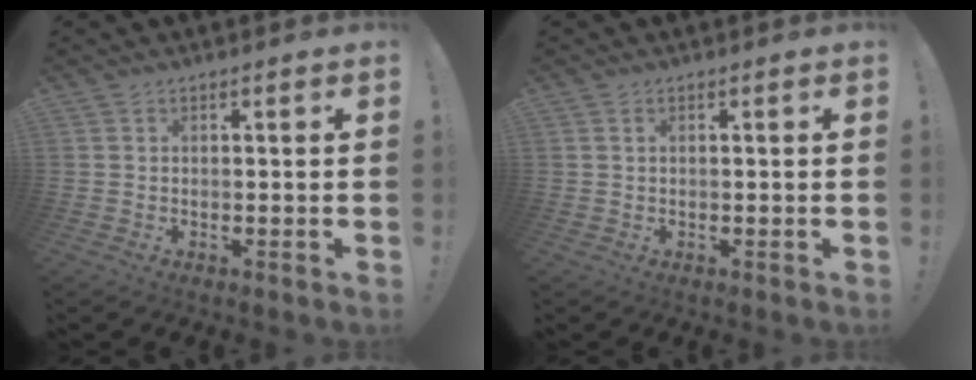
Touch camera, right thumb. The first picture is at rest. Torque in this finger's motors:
{"motor_torque": [-0.30, 0.03, -0.08, 0.08, -0.11]}